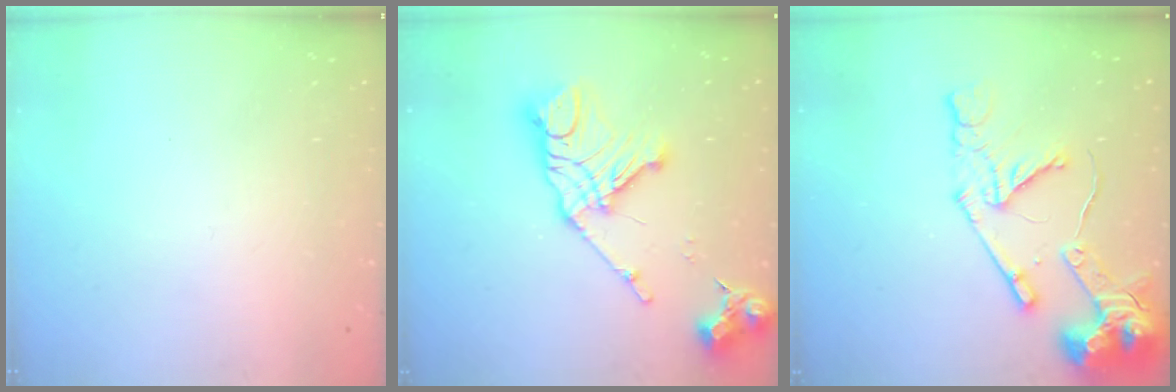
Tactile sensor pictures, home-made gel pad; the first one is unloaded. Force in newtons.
{"total": 16.3, "press": 16.2, "slide": 1.8}
{"total": 20.4, "press": 20.3, "slide": 2.1}